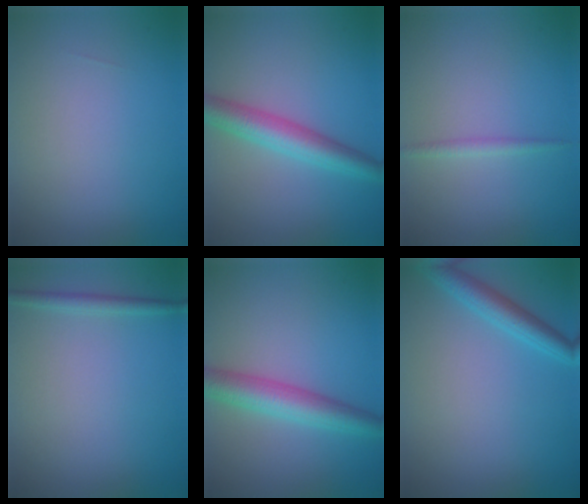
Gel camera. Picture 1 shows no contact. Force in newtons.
{"total": 4.4, "press": 4.4, "slide": 0.1}
{"total": 1.0, "press": 1.0, "slide": 0.0}
{"total": 1.3, "press": 1.3, "slide": 0.1}
{"total": 4.7, "press": 4.7, "slide": 0.1}
{"total": 2.8, "press": 2.8, "slide": 0.1}